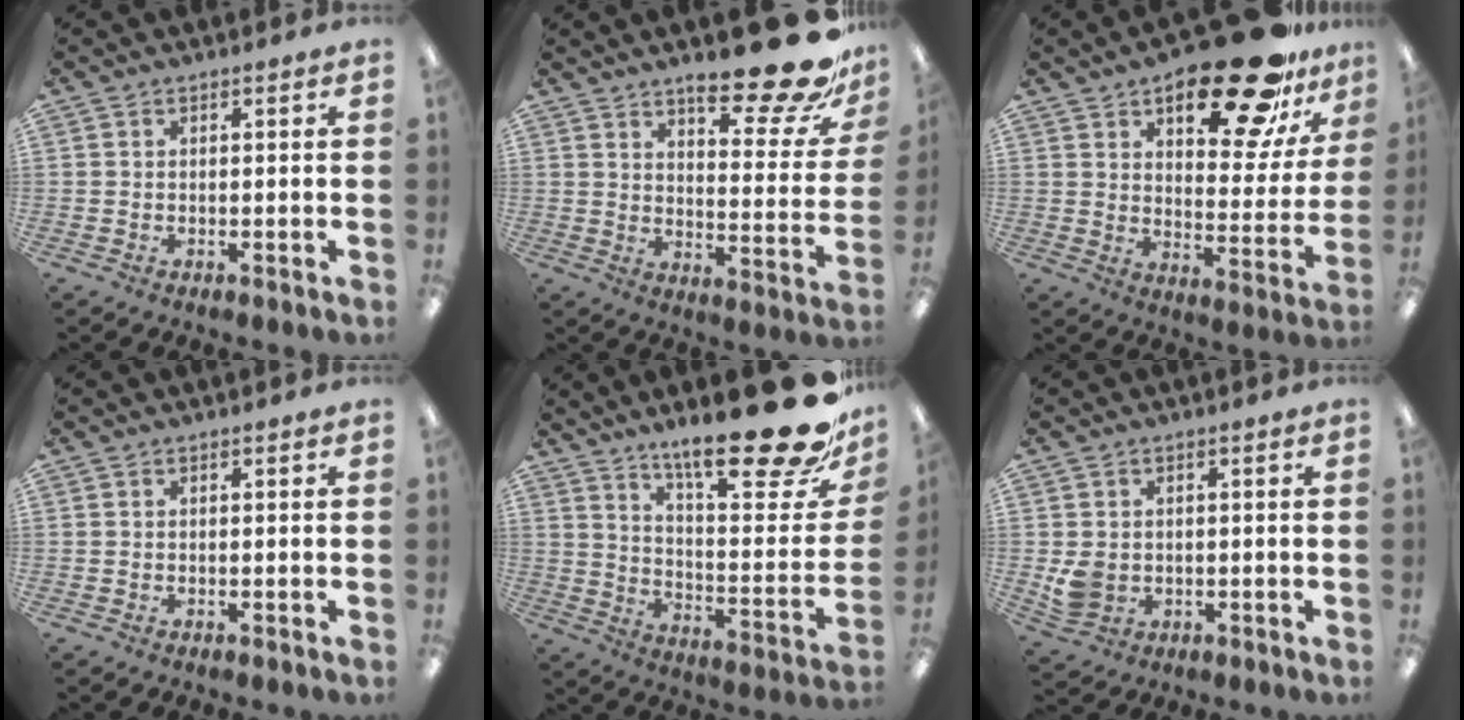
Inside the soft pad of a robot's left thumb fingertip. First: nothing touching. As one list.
[{"total": 19.1, "force": [13.7, 5.1, 12.3], "torque": [-0.164, -0.095, 0.219]}, {"total": 23.0, "force": [15.5, 9.1, 14.3], "torque": [-0.184, -0.096, 0.249]}, {"total": 0.0}, {"total": 24.8, "force": [17.6, 5.2, 16.7], "torque": [-0.234, -0.130, 0.282]}, {"total": 4.7, "force": [0.0, 4.1, 2.3], "torque": [-0.042, 0.003, 0.003]}]